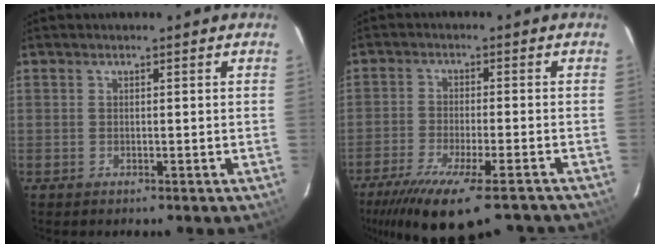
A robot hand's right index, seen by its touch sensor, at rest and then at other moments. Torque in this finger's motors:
{"motor_torque": [1.55, -0.59, 0.71, 0.20]}